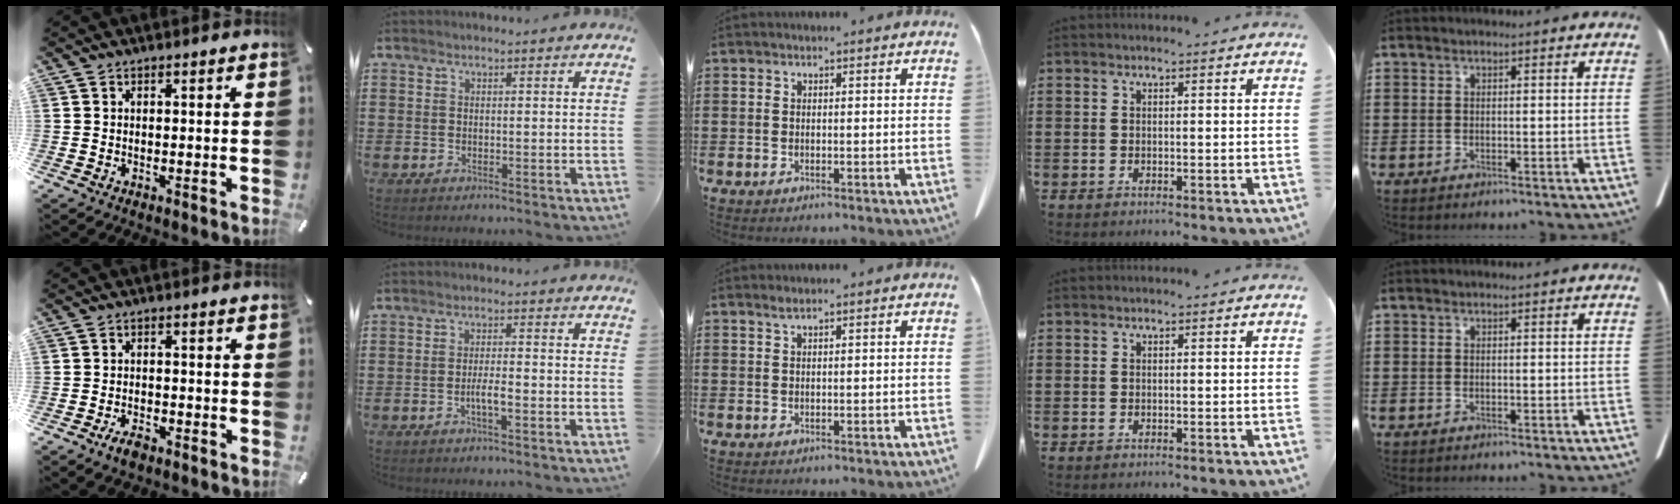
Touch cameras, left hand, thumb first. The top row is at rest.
{"thumb": {"total": 3.3, "force": [-2.4, 1.5, 1.7], "torque": [-0.033, 0.013, -0.047]}, "index": {"total": 3.0, "force": [-1.0, 0.5, 2.7], "torque": [-0.048, 0.002, -0.018]}, "middle": {"total": 1.1, "force": [0.7, 0.1, 0.8], "torque": [-0.017, 0.001, 0.013]}}